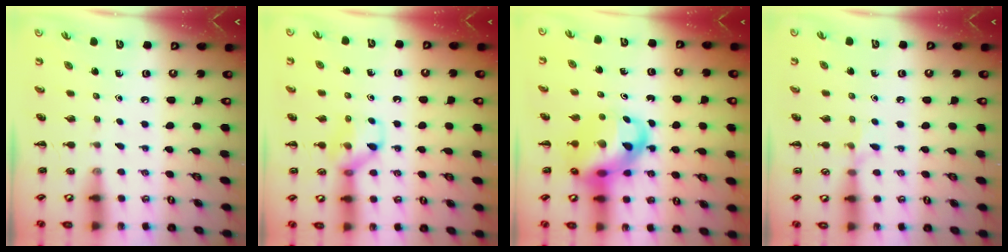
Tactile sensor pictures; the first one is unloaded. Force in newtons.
{"total": 9.3, "press": 9.3, "slide": 0.1}
{"total": 14.1, "press": 13.7, "slide": 3.6}
{"total": 4.8, "press": 4.4, "slide": 1.8}